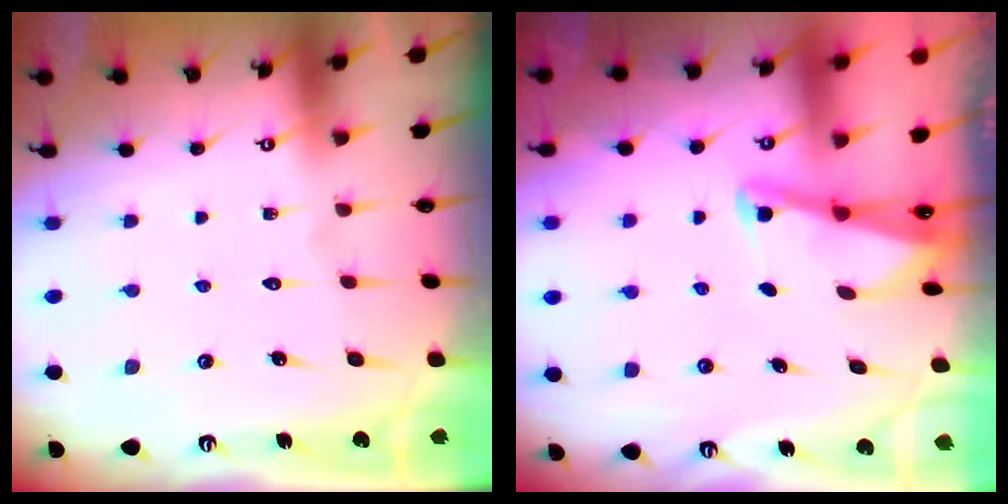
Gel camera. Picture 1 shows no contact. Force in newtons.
{"total": 2.2, "press": 2.2, "slide": 0.3}